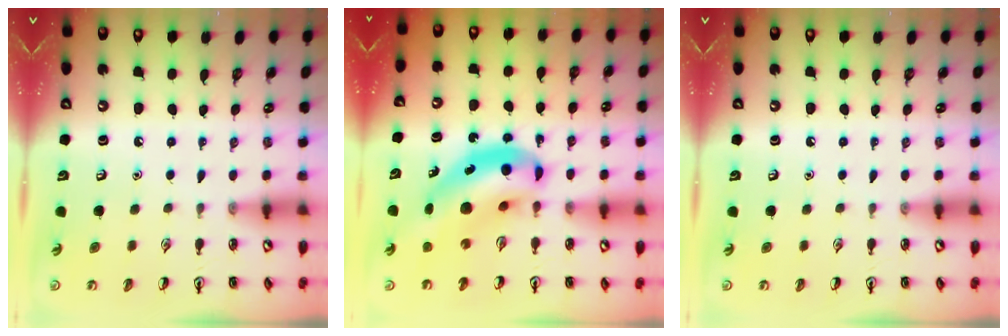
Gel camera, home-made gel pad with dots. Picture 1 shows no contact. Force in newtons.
{"total": 12.0, "press": 11.5, "slide": 3.5}
{"total": 0.0}